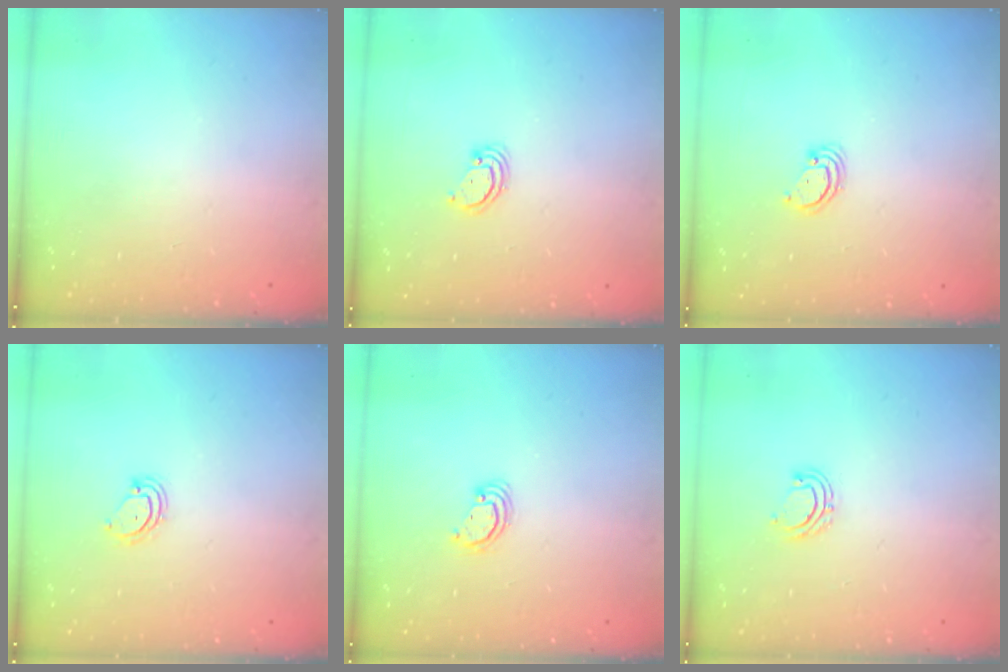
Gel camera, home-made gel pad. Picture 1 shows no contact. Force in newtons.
{"total": 2.6, "press": 2.6, "slide": 0.2}
{"total": 2.6, "press": 2.6, "slide": 0.2}
{"total": 4.2, "press": 4.1, "slide": 0.5}
{"total": 2.5, "press": 2.5, "slide": 0.2}
{"total": 4.7, "press": 4.7, "slide": 0.8}